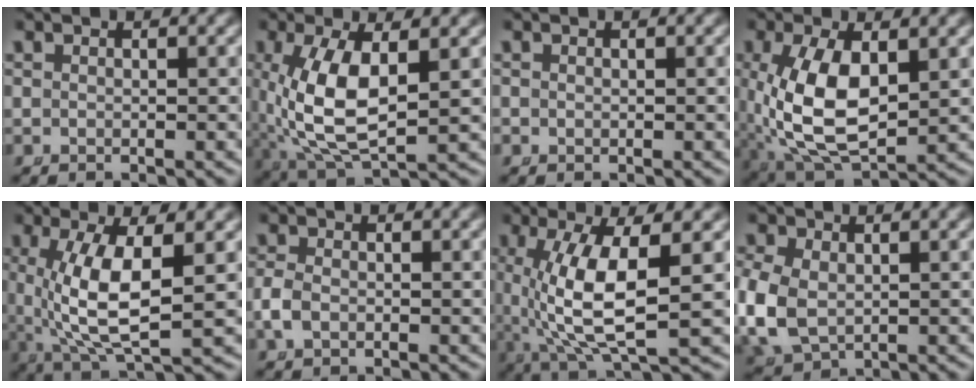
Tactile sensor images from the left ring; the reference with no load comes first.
{"total": 7.7, "force": [0.1, 3.8, 6.7], "torque": [-0.156, -0.028, 0.028]}
{"total": 0.6, "force": [-0.1, 0.6, 0.1], "torque": [-0.007, -0.008, 0.001]}
{"total": 8.5, "force": [-0.3, 4.9, 6.9], "torque": [-0.164, -0.039, 0.023]}
{"total": 7.2, "force": [0.7, 2.7, 6.7], "torque": [-0.128, -0.012, 0.027]}
{"total": 1.8, "force": [-0.7, 1.3, 1.1], "torque": [-0.038, -0.007, -0.006]}
{"total": 8.1, "force": [0.5, 2.8, 7.6], "torque": [-0.143, -0.013, 0.024]}
{"total": 6.1, "force": [-0.8, 5.1, 3.2], "torque": [-0.114, -0.038, 0.010]}